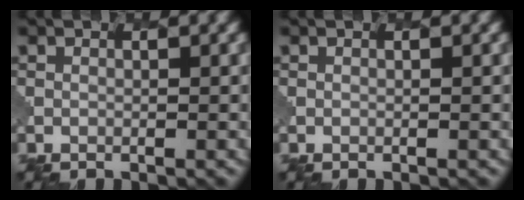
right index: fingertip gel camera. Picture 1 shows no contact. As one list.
[{"total": 0.0}]